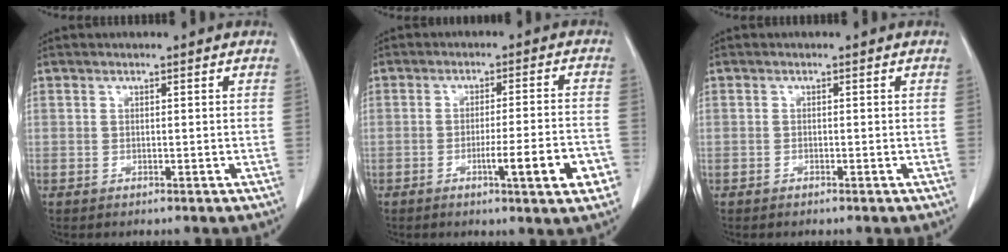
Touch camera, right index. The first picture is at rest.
{"total": 9.0, "force": [-3.7, 0.3, 8.2], "torque": [-0.111, -0.004, -0.050]}
{"total": 0.0}